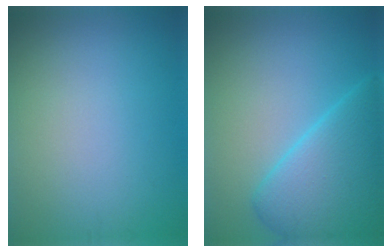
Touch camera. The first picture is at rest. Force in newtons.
{"total": 6.9, "press": 6.9, "slide": 0.2}